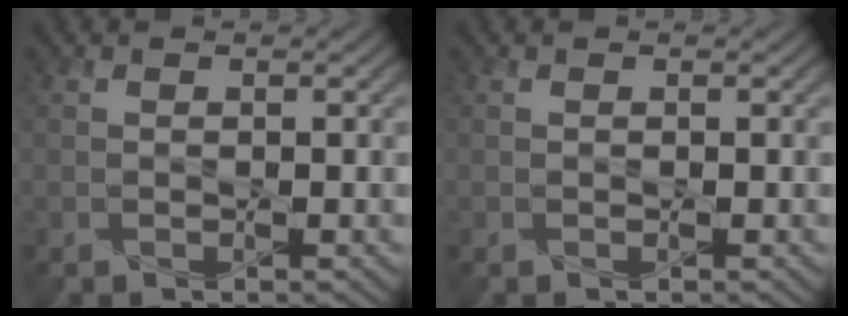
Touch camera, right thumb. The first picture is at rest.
{"total": 0.0}